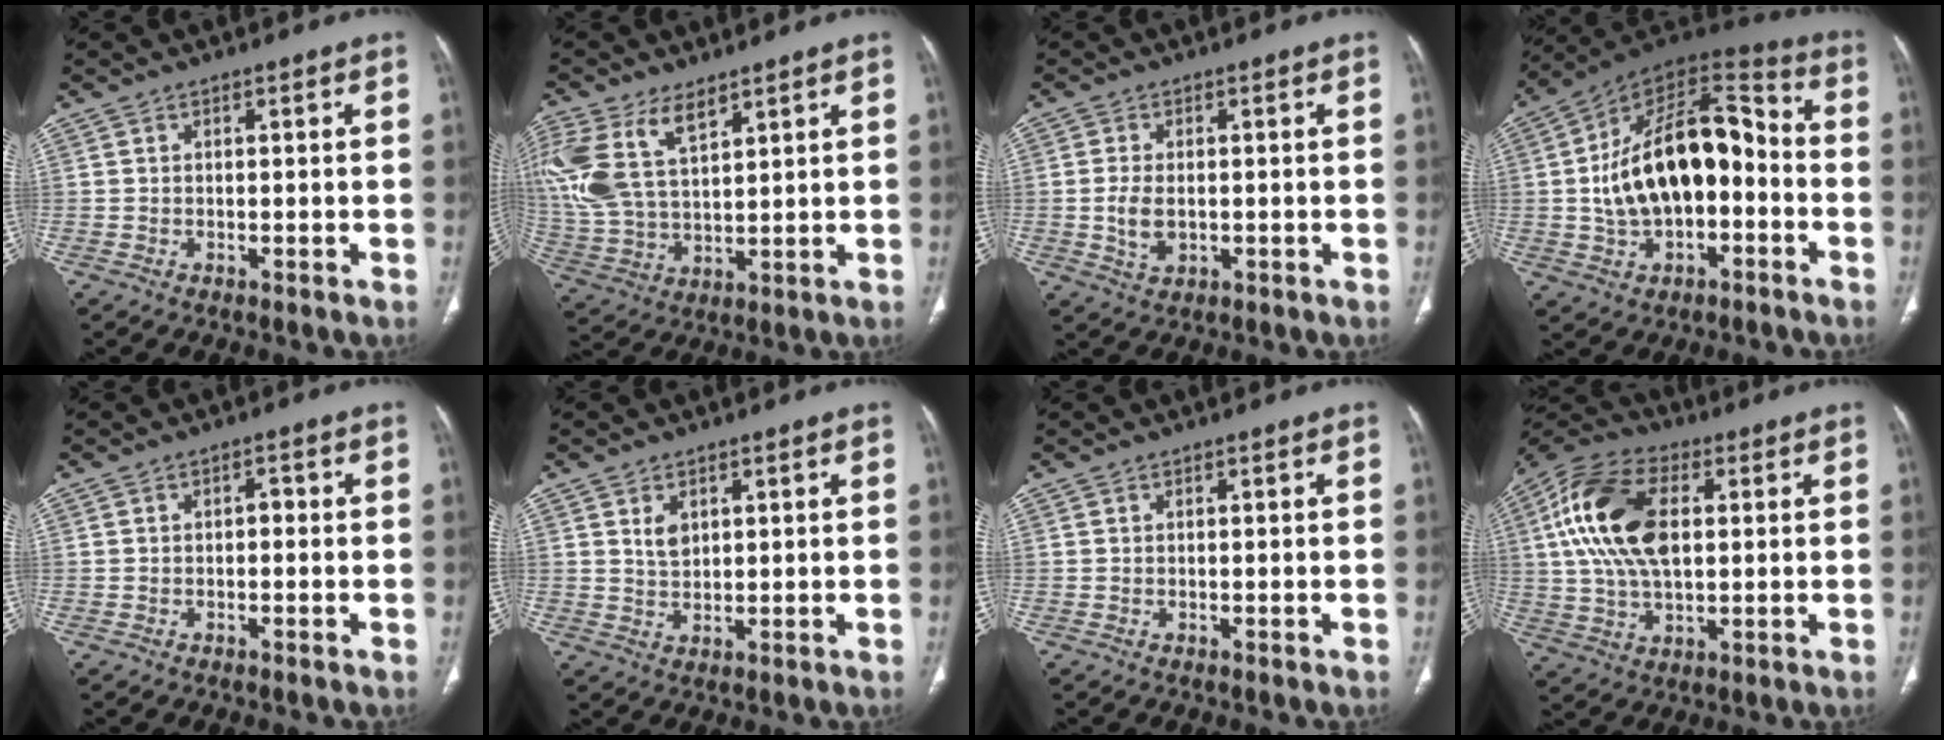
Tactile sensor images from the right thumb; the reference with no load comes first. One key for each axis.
{"total": 16.3, "fx": 8.0, "fy": 8.6, "fz": 11.3, "tx": -0.257, "ty": -0.016, "tz": 0.168}
{"total": 4.7, "fx": -0.4, "fy": 3.0, "fz": 3.7, "tx": -0.073, "ty": -0.005, "tz": -0.003}
{"total": 21.7, "fx": -1.9, "fy": 12.3, "fz": 17.7, "tx": -0.276, "ty": 0.047, "tz": -0.033}
{"total": 1.3, "fx": -0.2, "fy": 0.9, "fz": 1.0, "tx": -0.009, "ty": 0.004, "tz": -0.008}
{"total": 3.3, "fx": 1.4, "fy": 2.2, "fz": 2.1, "tx": -0.030, "ty": -0.010, "tz": 0.031}
{"total": 0.0}
{"total": 18.2, "fx": 3.4, "fy": 10.4, "fz": 14.6, "tx": -0.286, "ty": 0.013, "tz": 0.059}